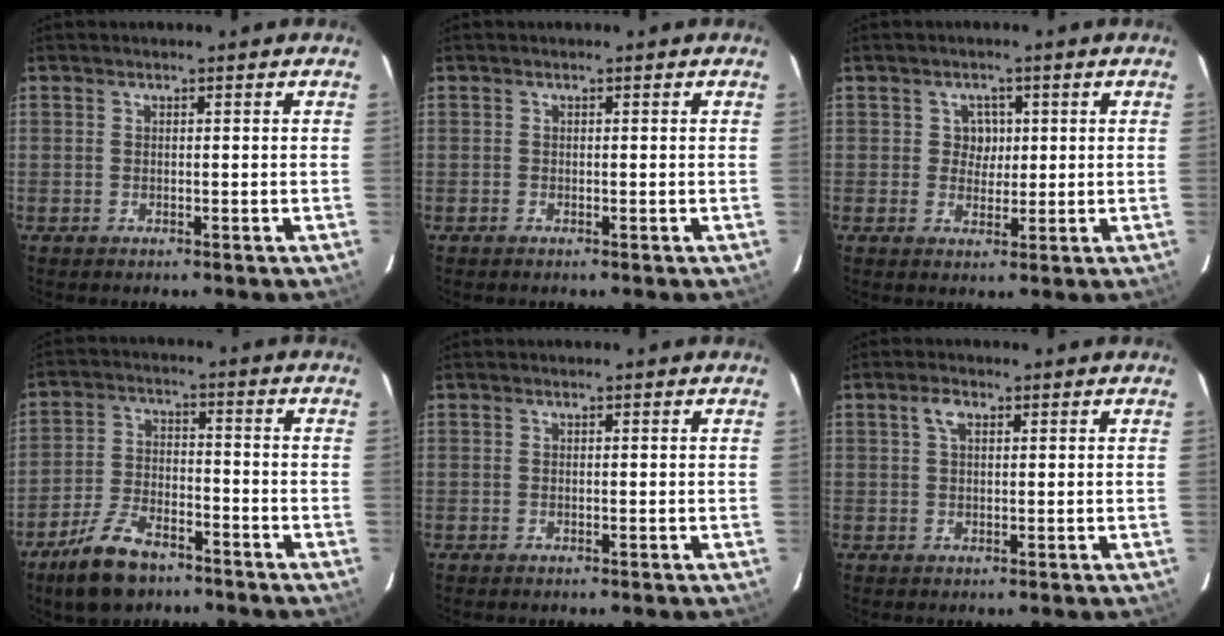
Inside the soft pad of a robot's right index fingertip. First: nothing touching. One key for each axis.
{"total": 0.0}
{"total": 2.9, "fx": 0.5, "fy": 2.9, "fz": 0.5, "tx": -0.004, "ty": 0.013, "tz": 0.008}
{"total": 10.9, "fx": -7.8, "fy": 4.9, "fz": 5.9, "tx": -0.137, "ty": -0.001, "tz": -0.139}
{"total": 0.0}
{"total": 2.4, "fx": 1.0, "fy": 1.2, "fz": 1.8, "tx": -0.036, "ty": 0.008, "tz": 0.019}